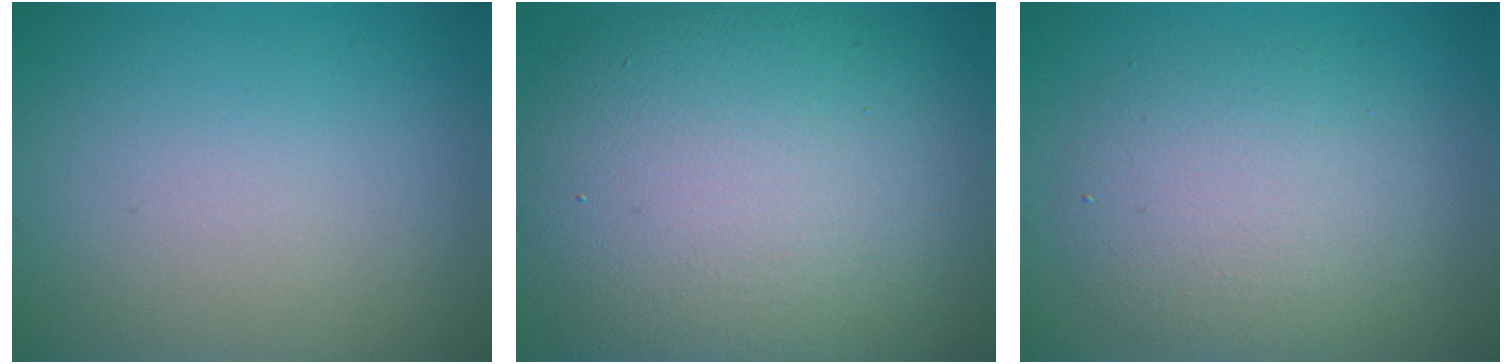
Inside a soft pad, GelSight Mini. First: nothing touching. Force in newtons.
{"total": 13.4, "press": 13.4, "slide": 0.4}
{"total": 4.8, "press": 4.8, "slide": 0.2}